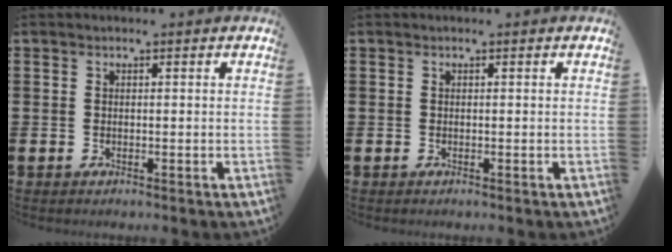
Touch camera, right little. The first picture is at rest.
{"total": 0.0}